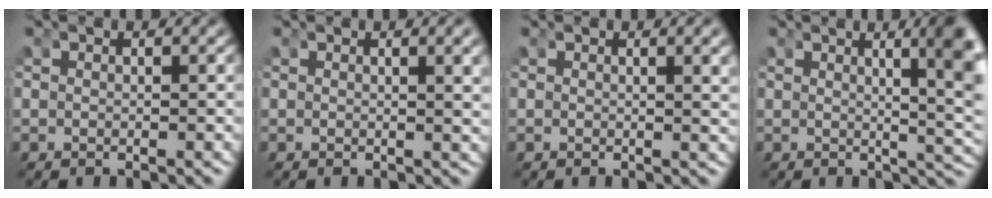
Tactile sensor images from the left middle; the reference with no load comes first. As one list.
[{"total": 1.6, "force": [0.7, -0.4, 1.4], "torque": [-0.013, 0.001, 0.011]}, {"total": 1.3, "force": [0.6, -0.4, 1.1], "torque": [-0.011, 0.000, 0.009]}, {"total": 8.0, "force": [2.2, 2.2, 7.3], "torque": [-0.067, 0.013, 0.028]}]